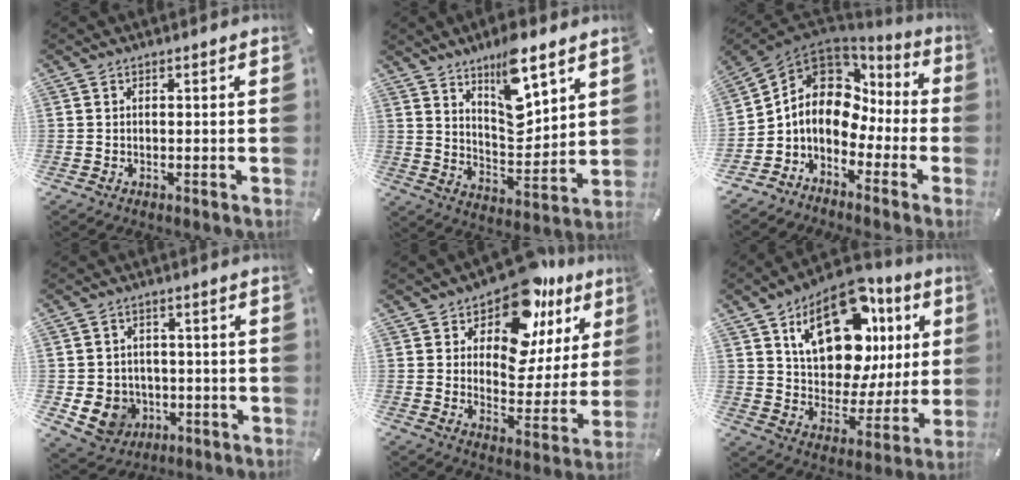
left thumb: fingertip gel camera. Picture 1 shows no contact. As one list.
[{"total": 12.5, "force": [9.2, 4.7, 7.0], "torque": [-0.100, -0.064, 0.160]}, {"total": 9.7, "force": [0.8, 8.2, 5.1], "torque": [-0.111, -0.014, 0.012]}, {"total": 7.9, "force": [-1.7, 7.4, 2.2], "torque": [-0.057, 0.003, -0.029]}, {"total": 15.2, "force": [10.3, 8.2, 7.6], "torque": [-0.125, -0.077, 0.179]}, {"total": 20.7, "force": [10.3, 12.7, 12.7], "torque": [-0.186, -0.059, 0.181]}]